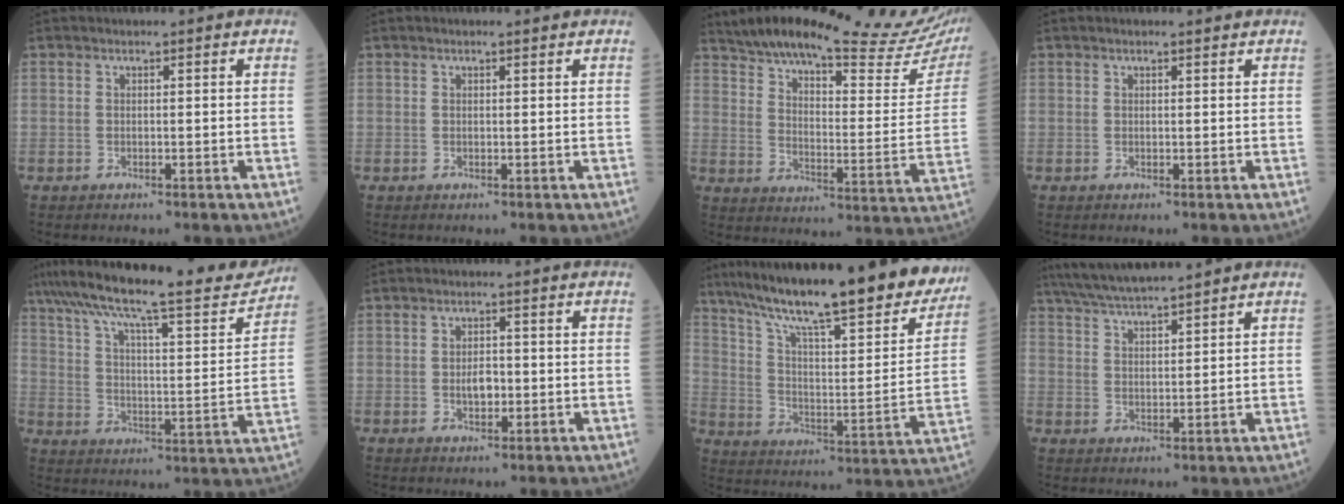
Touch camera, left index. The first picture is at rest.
{"total": 0.7, "force": [0.5, 0.1, 0.4], "torque": [-0.011, 0.004, 0.007]}
{"total": 29.8, "force": [26.1, 3.7, 13.7], "torque": [-0.216, -0.059, 0.336]}
{"total": 0.9, "force": [0.8, 0.1, 0.5], "torque": [-0.012, 0.007, 0.012]}
{"total": 24.2, "force": [21.1, 2.7, 11.7], "torque": [-0.203, -0.016, 0.301]}
{"total": 2.7, "force": [-0.4, 1.5, 2.3], "torque": [-0.039, 0.001, -0.006]}
{"total": 30.0, "force": [24.7, 4.3, 16.5], "torque": [-0.265, -0.036, 0.343]}
{"total": 9.1, "force": [8.1, -0.2, 4.1], "torque": [-0.076, 0.024, 0.139]}